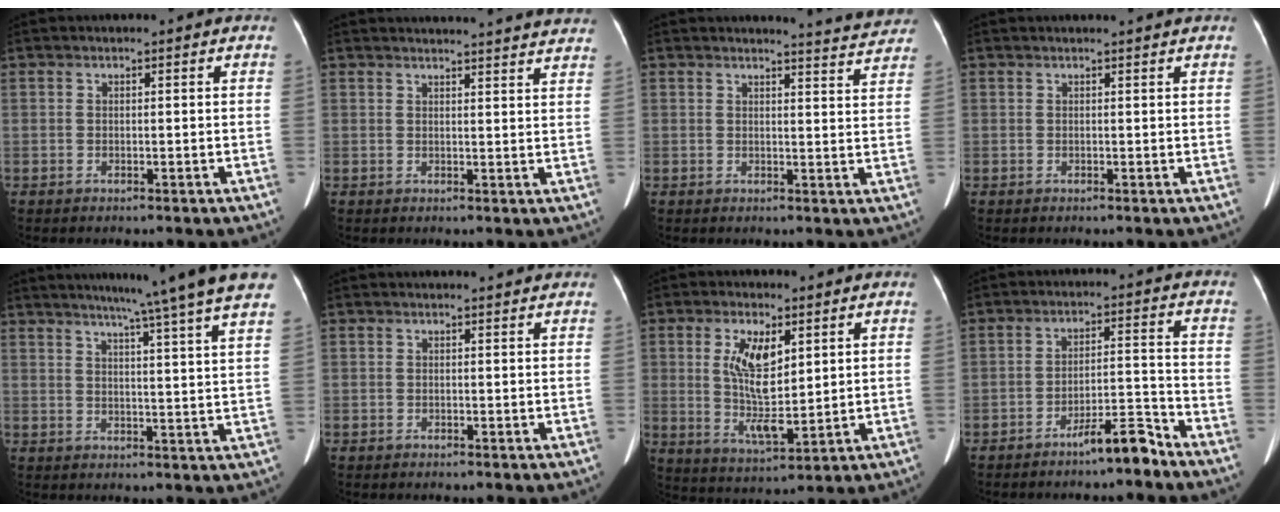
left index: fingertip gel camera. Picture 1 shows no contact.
{"total": 17.9, "force": [17.3, 1.0, 4.4], "torque": [-0.050, -0.020, 0.193]}
{"total": 5.9, "force": [5.9, 0.0, 0.1], "torque": [-0.009, -0.019, 0.053]}
{"total": 2.0, "force": [1.9, -0.4, 0.6], "torque": [-0.008, 0.008, 0.024]}
{"total": 15.1, "force": [12.6, -2.1, 8.0], "torque": [-0.115, -0.027, 0.143]}
{"total": 2.3, "force": [2.3, 0.4, 0.4], "torque": [-0.009, 0.021, 0.027]}
{"total": 8.7, "force": [2.3, 3.1, 7.8], "torque": [-0.152, -0.003, 0.049]}
{"total": 5.7, "force": [-4.8, 0.2, 3.0], "torque": [-0.046, -0.002, -0.085]}